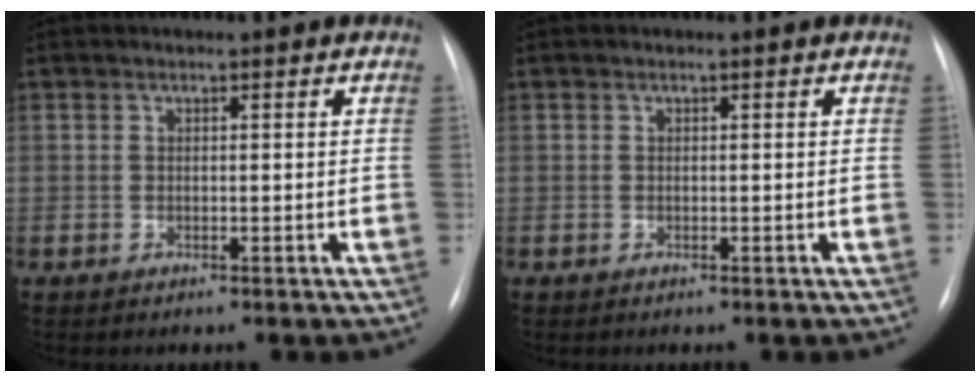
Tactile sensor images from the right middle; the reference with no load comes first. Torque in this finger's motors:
{"motor_torque": [0.20, -0.26, 0.04, 0.00]}